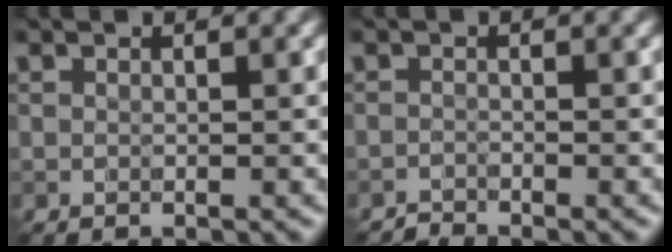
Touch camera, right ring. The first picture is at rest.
{"total": 0.9, "force": [-0.9, -0.1, -0.3], "torque": [0.011, 0.001, -0.019]}